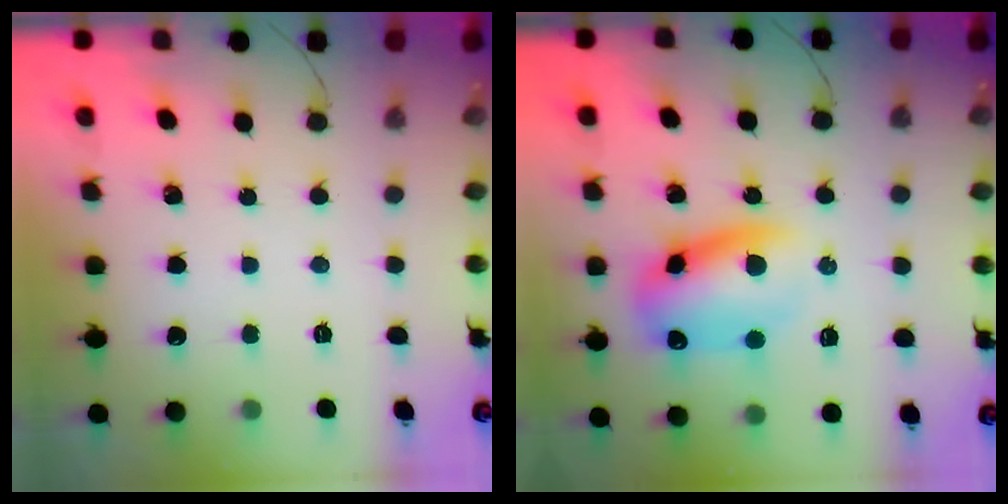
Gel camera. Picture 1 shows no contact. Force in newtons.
{"total": 12.1, "press": 11.9, "slide": 2.3}